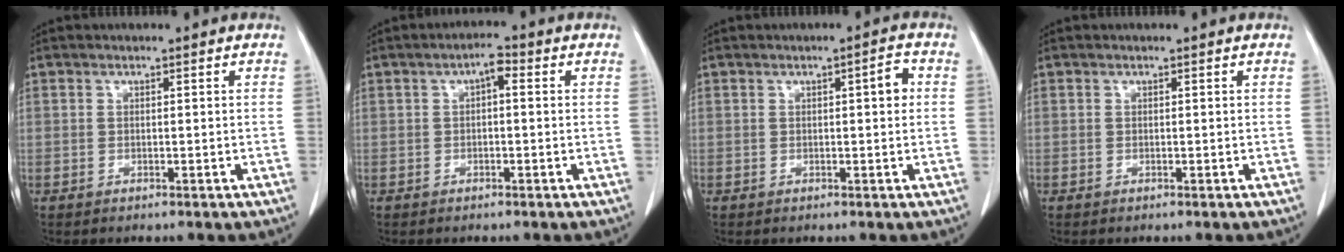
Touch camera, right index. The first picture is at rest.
{"total": 2.6, "force": [0.6, 0.9, 2.4], "torque": [-0.042, 0.012, 0.007]}
{"total": 2.4, "force": [0.4, 0.4, 2.3], "torque": [-0.032, 0.005, 0.006]}
{"total": 0.0}